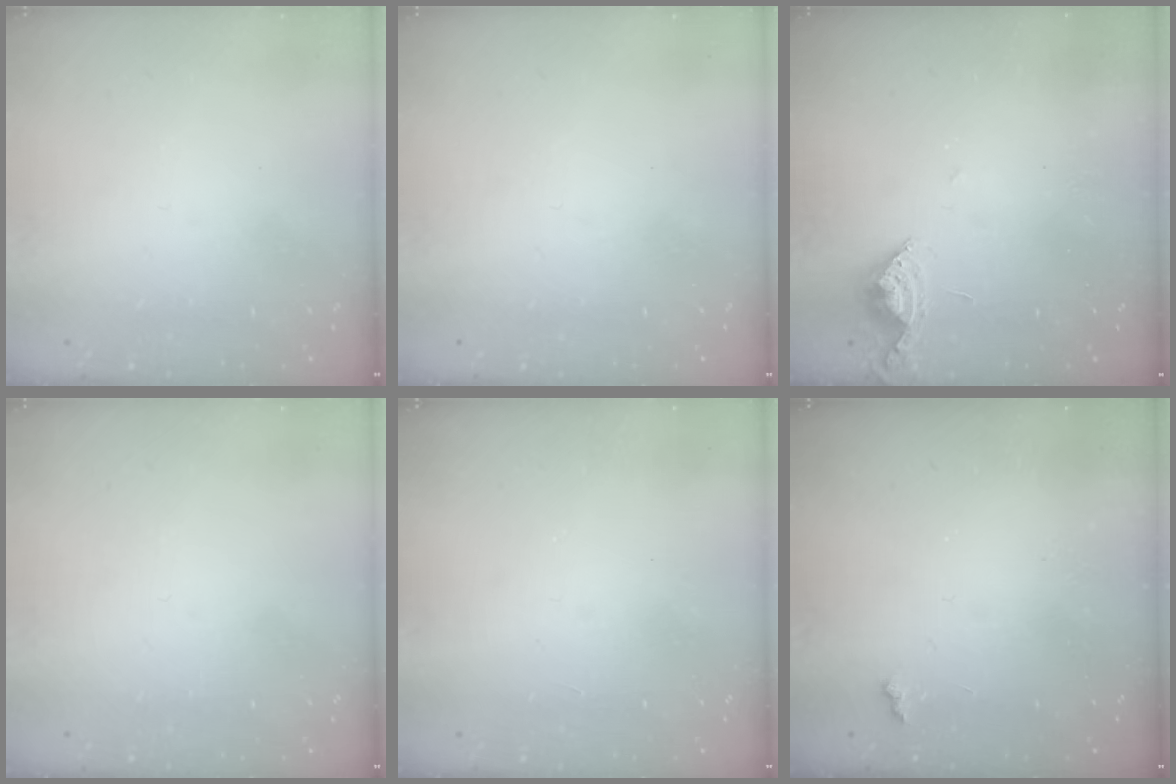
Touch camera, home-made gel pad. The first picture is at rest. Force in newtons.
{"total": 0.0}
{"total": 5.6, "press": 5.5, "slide": 0.6}
{"total": 0.0}
{"total": 1.0, "press": 1.0, "slide": 0.1}
{"total": 2.6, "press": 2.5, "slide": 0.5}